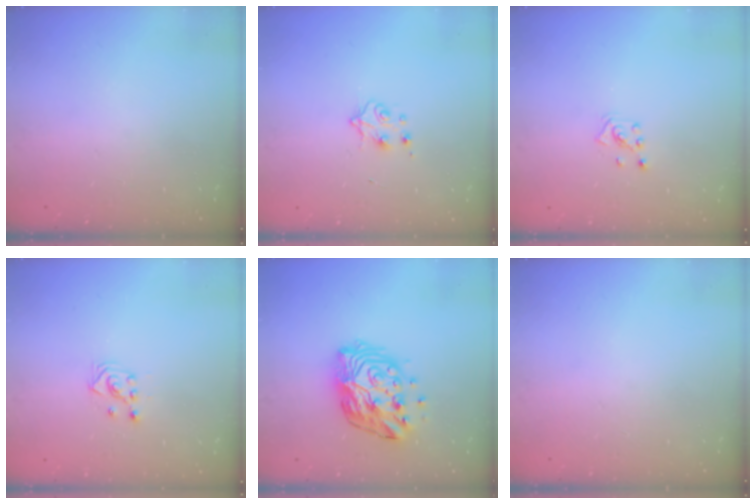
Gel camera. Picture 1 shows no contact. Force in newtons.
{"total": 4.1, "press": 4.0, "slide": 0.6}
{"total": 2.1, "press": 2.0, "slide": 0.3}
{"total": 2.9, "press": 2.9, "slide": 0.3}
{"total": 14.2, "press": 14.2, "slide": 1.3}
{"total": 0.0}